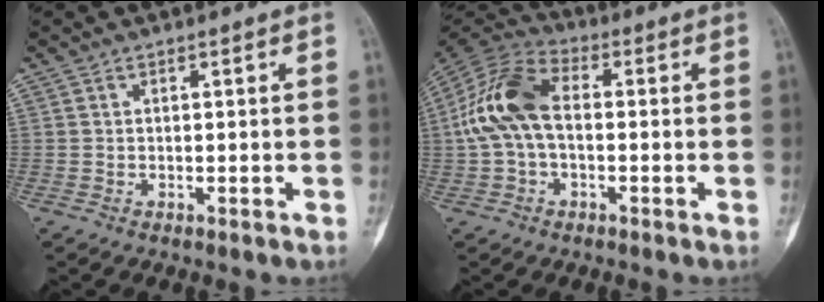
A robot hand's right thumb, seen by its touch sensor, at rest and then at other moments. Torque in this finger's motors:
{"motor_torque": [1.93, 1.94, 1.00, -0.89, 0.51]}